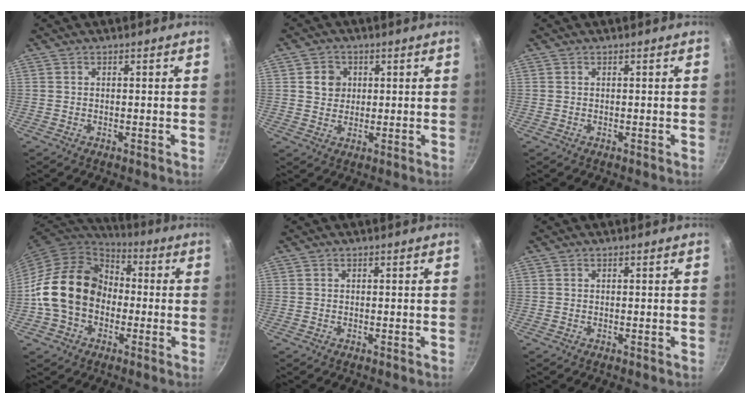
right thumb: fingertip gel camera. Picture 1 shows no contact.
{"total": 4.7, "force": [1.2, 4.2, 1.6], "torque": [-0.002, 0.001, 0.018]}
{"total": 0.0}
{"total": 18.0, "force": [-1.5, 14.3, 10.9], "torque": [-0.164, 0.046, -0.036]}
{"total": 0.0}
{"total": 0.0}